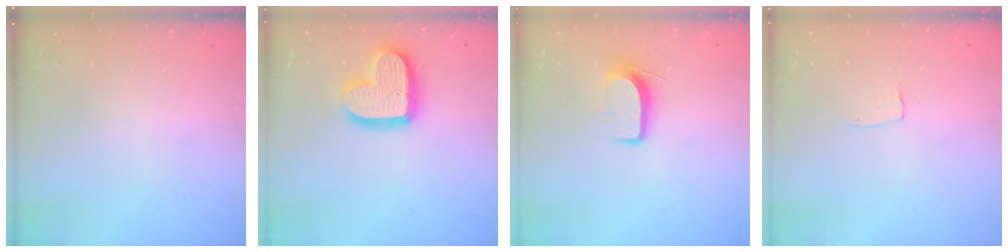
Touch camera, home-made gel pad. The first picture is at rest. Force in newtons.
{"total": 16.7, "press": 16.6, "slide": 1.2}
{"total": 8.0, "press": 8.0, "slide": 0.9}
{"total": 2.6, "press": 2.6, "slide": 0.1}